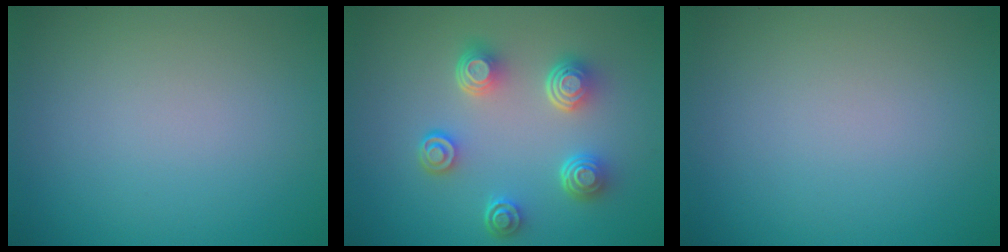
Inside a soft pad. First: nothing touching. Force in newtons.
{"total": 4.9, "press": 3.6, "slide": 3.4}
{"total": 0.0}